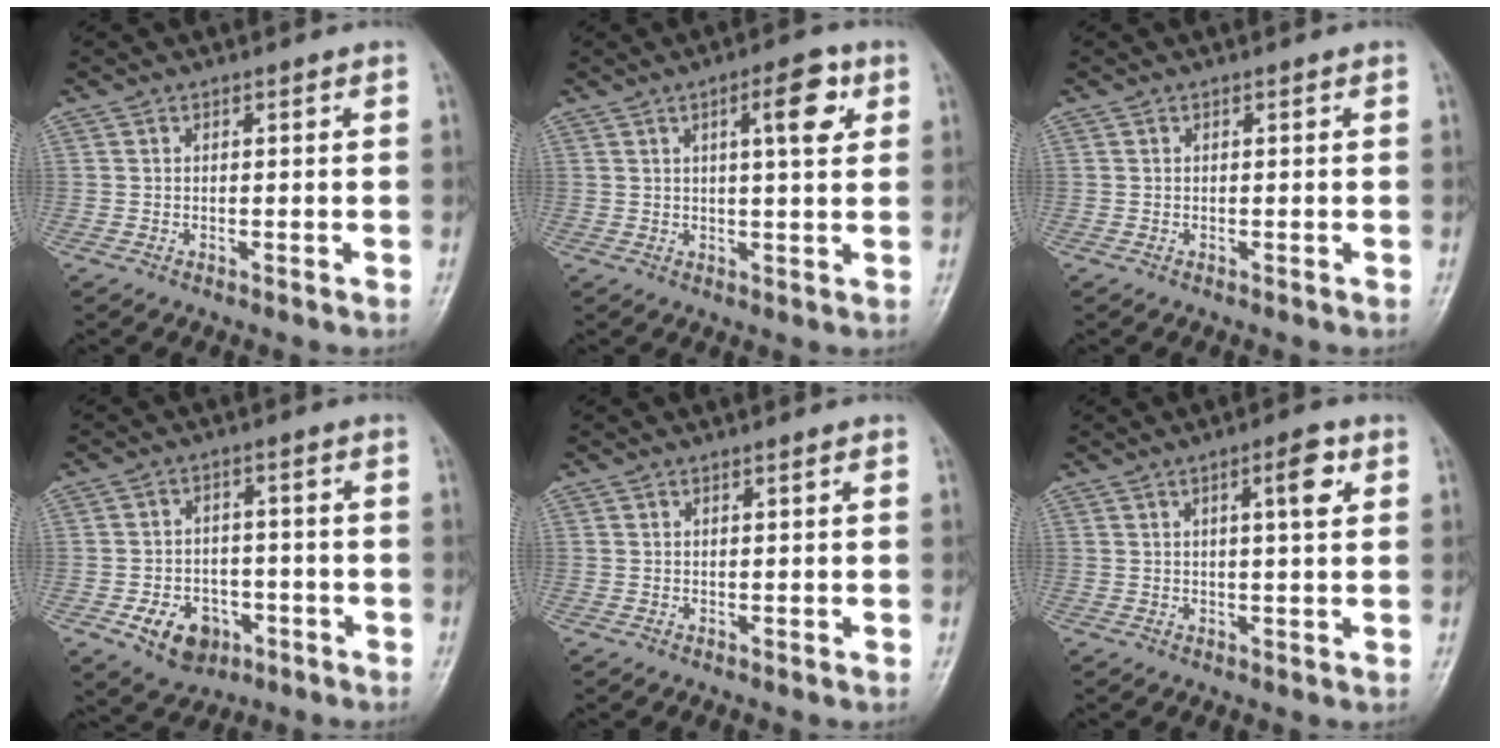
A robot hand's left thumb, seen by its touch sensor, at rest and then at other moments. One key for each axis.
{"total": 7.2, "fx": 2.8, "fy": 2.2, "fz": 6.3, "tx": -0.078, "ty": -0.005, "tz": 0.034}
{"total": 0.0}
{"total": 8.9, "fx": -3.7, "fy": 6.7, "fz": 4.5, "tx": -0.046, "ty": 0.027, "tz": -0.051}
{"total": 0.7, "fx": 0.3, "fy": 0.1, "fz": 0.6, "tx": -0.010, "ty": 0.001, "tz": 0.004}
{"total": 5.2, "fx": 1.9, "fy": 1.3, "fz": 4.6, "tx": -0.065, "ty": -0.001, "tz": 0.028}